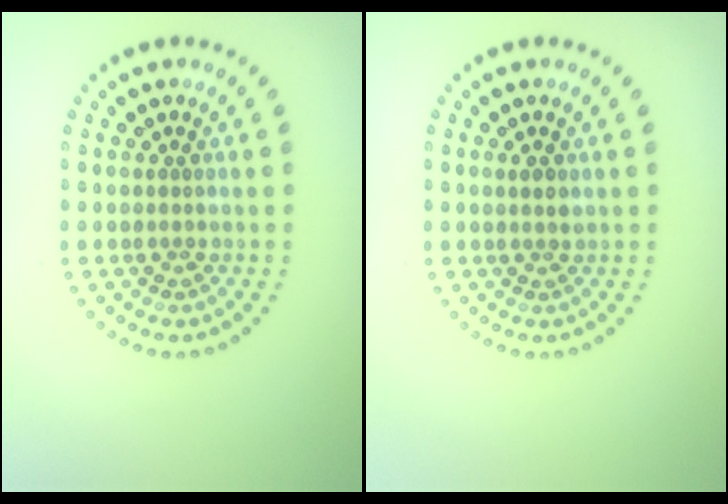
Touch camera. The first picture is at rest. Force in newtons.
{"total": 0.9, "press": 0.9, "slide": 0.3}